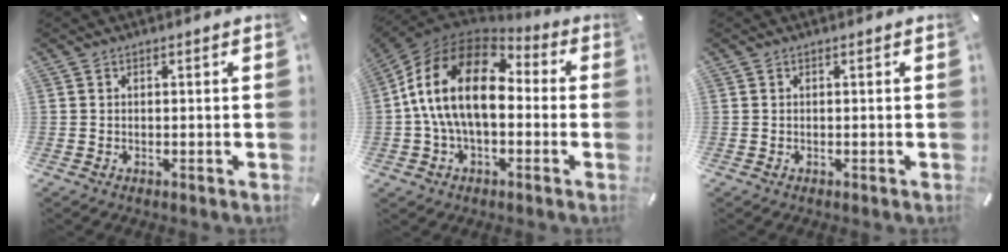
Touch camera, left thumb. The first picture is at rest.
{"total": 19.3, "force": [1.1, 12.1, 15.0], "torque": [-0.311, 0.019, 0.011]}
{"total": 0.0}